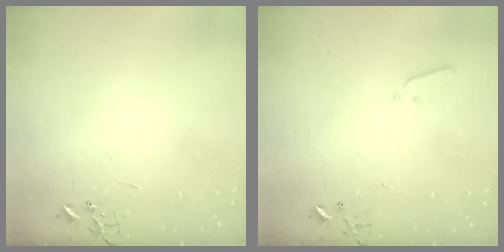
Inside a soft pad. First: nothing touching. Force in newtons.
{"total": 3.7, "press": 3.7, "slide": 0.1}